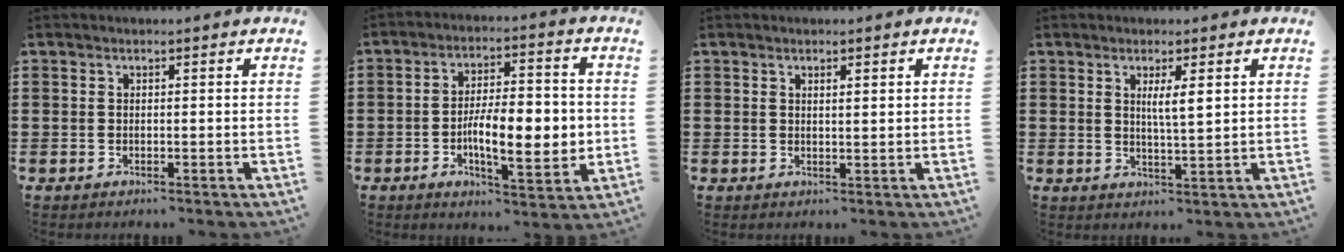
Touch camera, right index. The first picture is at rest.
{"total": 10.1, "force": [-1.6, 3.8, 9.2], "torque": [-0.148, 0.002, -0.029]}
{"total": 1.0, "force": [0.7, 0.2, 0.7], "torque": [-0.013, 0.001, 0.012]}
{"total": 3.3, "force": [1.1, 0.3, 3.0], "torque": [-0.062, 0.002, 0.016]}